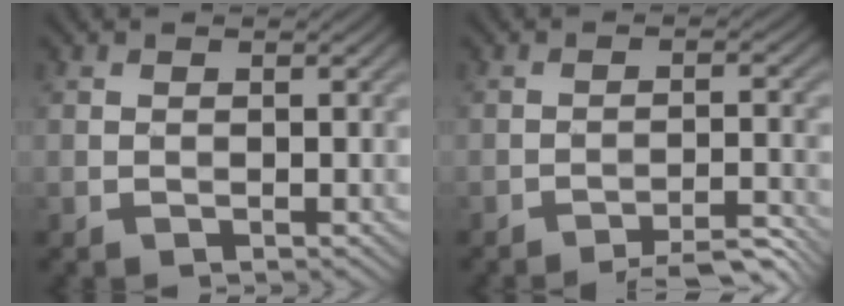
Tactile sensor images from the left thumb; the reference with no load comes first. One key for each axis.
{"total": 4.7, "fx": -4.2, "fy": 0.0, "fz": 2.1, "tx": -0.030, "ty": 0.016, "tz": -0.069}